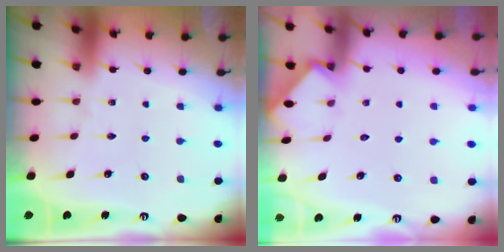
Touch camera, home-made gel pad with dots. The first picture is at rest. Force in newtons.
{"total": 2.6, "press": 2.6, "slide": 0.4}